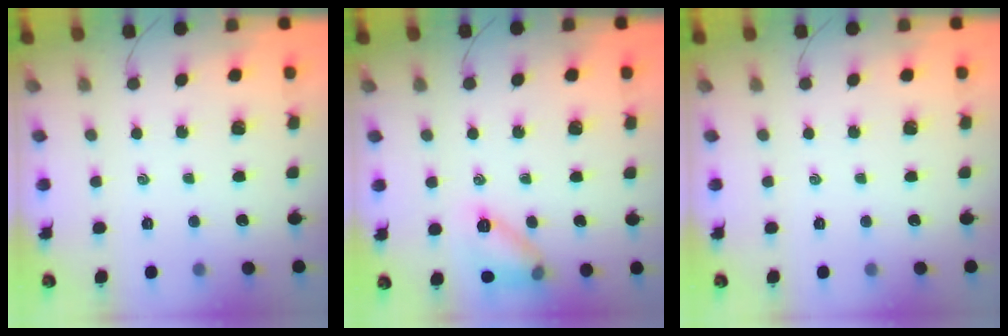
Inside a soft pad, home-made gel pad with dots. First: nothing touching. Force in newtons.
{"total": 10.9, "press": 10.9, "slide": 0.5}
{"total": 0.0}